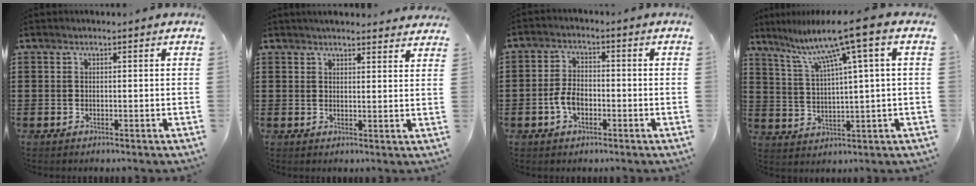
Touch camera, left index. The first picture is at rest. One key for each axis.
{"total": 2.6, "fx": 2.6, "fy": 0.2, "fz": 0.2, "tx": -0.011, "ty": -0.005, "tz": 0.049}
{"total": 4.3, "fx": -1.3, "fy": 2.5, "fz": 3.2, "tx": -0.078, "ty": -0.002, "tz": -0.029}
{"total": 9.2, "fx": 5.4, "fy": -0.5, "fz": 7.4, "tx": -0.160, "ty": -0.024, "tz": 0.085}